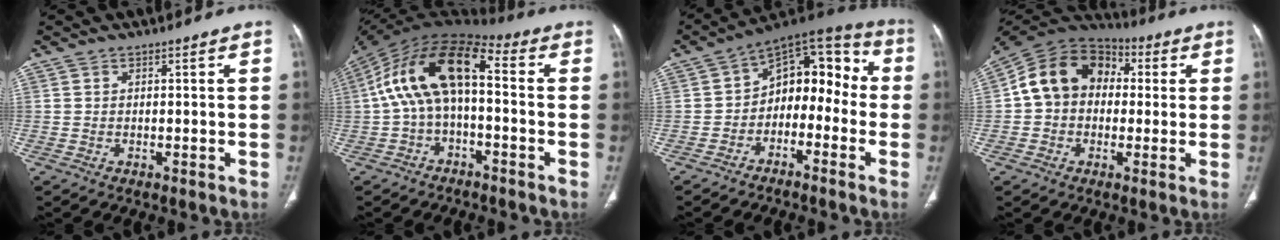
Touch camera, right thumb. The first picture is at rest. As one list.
[{"total": 14.6, "force": [-0.2, 7.1, 12.7], "torque": [-0.238, 0.054, -0.014]}, {"total": 13.1, "force": [-2.7, 9.0, 9.2], "torque": [-0.079, 0.070, -0.059]}, {"total": 14.2, "force": [1.5, 11.3, 8.5], "torque": [-0.123, 0.040, 0.013]}]